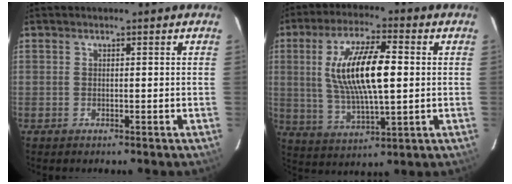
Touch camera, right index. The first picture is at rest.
{"total": 15.2, "force": [1.8, 4.9, 14.3], "torque": [-0.271, 0.003, 0.040]}